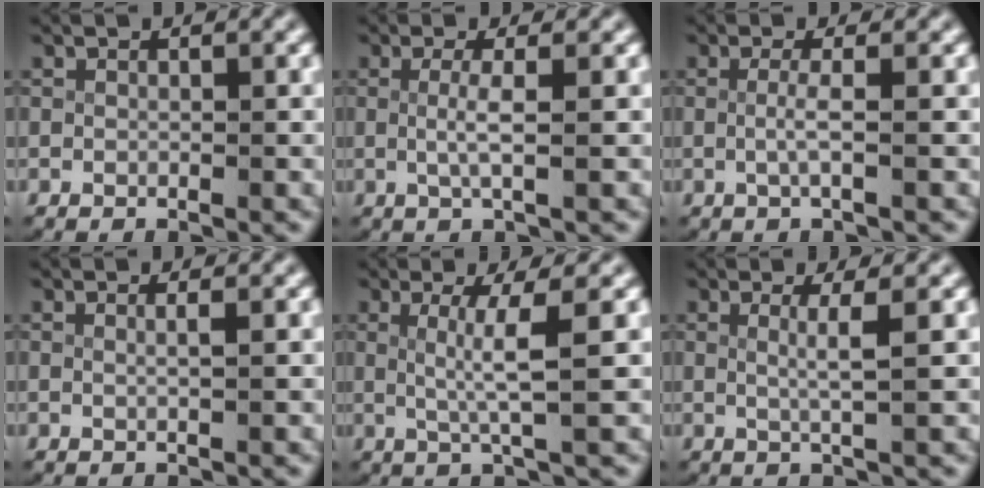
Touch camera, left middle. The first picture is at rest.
{"total": 2.4, "force": [0.1, 0.0, 2.4], "torque": [-0.055, -0.009, 0.007]}
{"total": 1.8, "force": [-0.3, -0.1, 1.7], "torque": [-0.044, -0.009, -0.003]}
{"total": 0.9, "force": [0.2, -0.2, 0.8], "torque": [-0.017, -0.006, 0.004]}
{"total": 3.9, "force": [0.6, -0.4, 3.8], "torque": [-0.068, -0.008, 0.014]}
{"total": 2.3, "force": [0.6, -0.4, 2.1], "torque": [-0.040, -0.009, 0.014]}